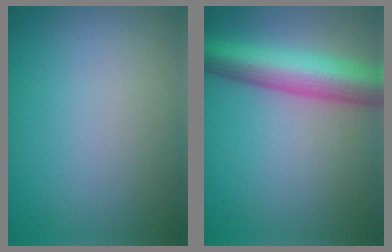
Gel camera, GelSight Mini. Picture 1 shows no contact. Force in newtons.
{"total": 7.5, "press": 7.5, "slide": 0.2}